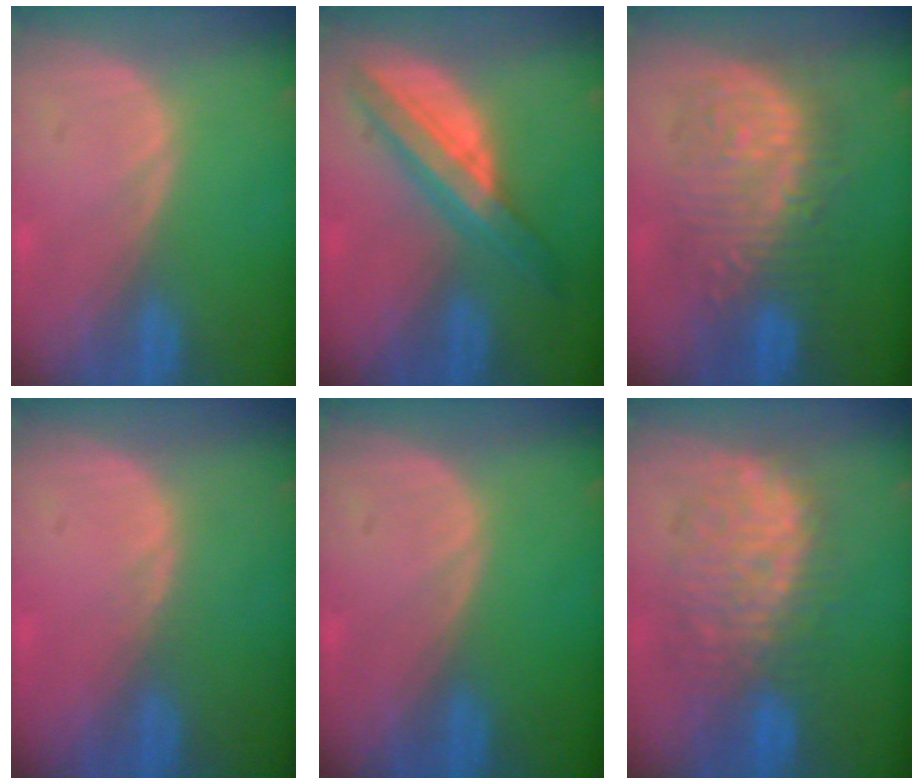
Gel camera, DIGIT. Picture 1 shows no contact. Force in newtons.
{"total": 7.5, "press": 7.5, "slide": 0.4}
{"total": 9.9, "press": 9.9, "slide": 0.5}
{"total": 0.5, "press": 0.5, "slide": 0.1}
{"total": 0.0}
{"total": 9.6, "press": 9.3, "slide": 2.3}